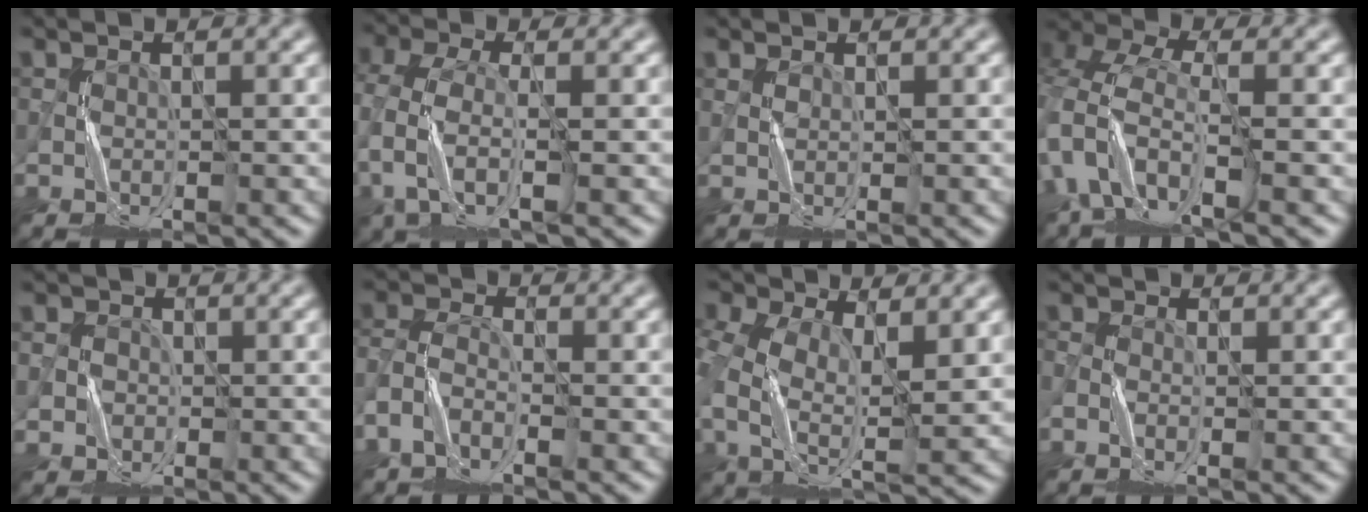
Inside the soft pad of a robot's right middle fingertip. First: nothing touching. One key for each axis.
{"total": 4.5, "fx": -1.5, "fy": 2.1, "fz": 3.7, "tx": -0.098, "ty": -0.001, "tz": -0.037}
{"total": 0.7, "fx": 0.3, "fy": 0.2, "fz": 0.6, "tx": -0.015, "ty": -0.004, "tz": 0.008}
{"total": 7.6, "fx": -3.1, "fy": 4.2, "fz": 5.6, "tx": -0.131, "ty": -0.012, "tz": -0.067}
{"total": 2.3, "fx": -0.3, "fy": 2.3, "fz": 0.1, "tx": 0.002, "ty": -0.001, "tz": -0.011}
{"total": 2.7, "fx": -2.2, "fy": 0.9, "fz": 1.3, "tx": -0.034, "ty": 0.002, "tz": -0.055}
{"total": 8.5, "fx": -0.2, "fy": 5.5, "fz": 6.5, "tx": -0.183, "ty": -0.017, "tz": -0.002}
{"total": 1.3, "fx": -1.0, "fy": 0.6, "fz": 0.7, "tx": -0.015, "ty": -0.001, "tz": -0.022}